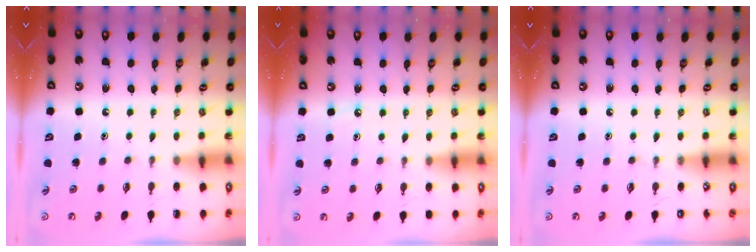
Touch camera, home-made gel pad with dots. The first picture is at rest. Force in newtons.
{"total": 2.9, "press": 2.8, "slide": 0.4}
{"total": 0.0}